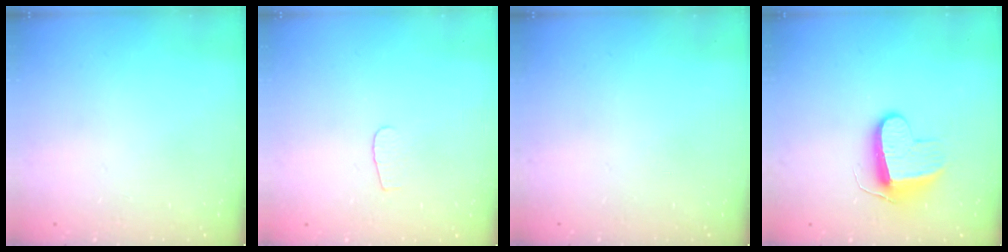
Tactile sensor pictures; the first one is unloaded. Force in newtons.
{"total": 3.5, "press": 3.5, "slide": 0.4}
{"total": 0.0}
{"total": 9.6, "press": 9.6, "slide": 0.2}